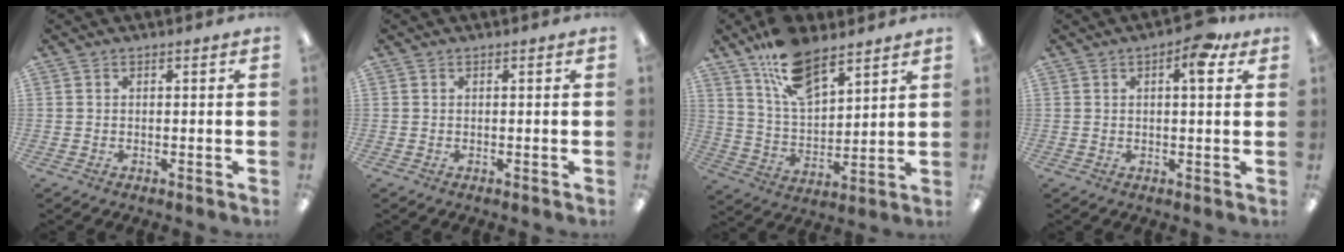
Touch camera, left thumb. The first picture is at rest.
{"total": 0.0}
{"total": 15.0, "force": [10.5, 6.6, 8.3], "torque": [-0.153, -0.048, 0.192]}
{"total": 6.8, "force": [3.2, 2.5, 5.4], "torque": [-0.064, -0.010, 0.044]}